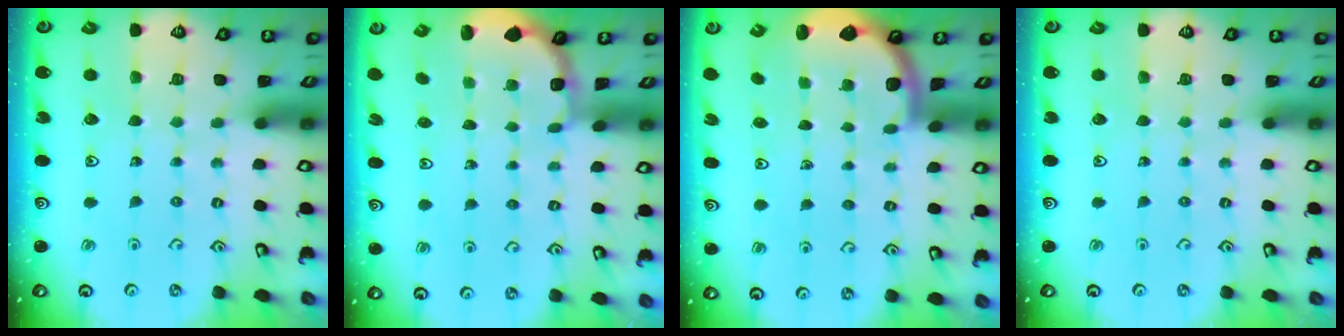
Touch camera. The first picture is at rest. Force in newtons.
{"total": 2.0, "press": 1.8, "slide": 0.7}
{"total": 1.9, "press": 1.8, "slide": 0.3}
{"total": 0.0}